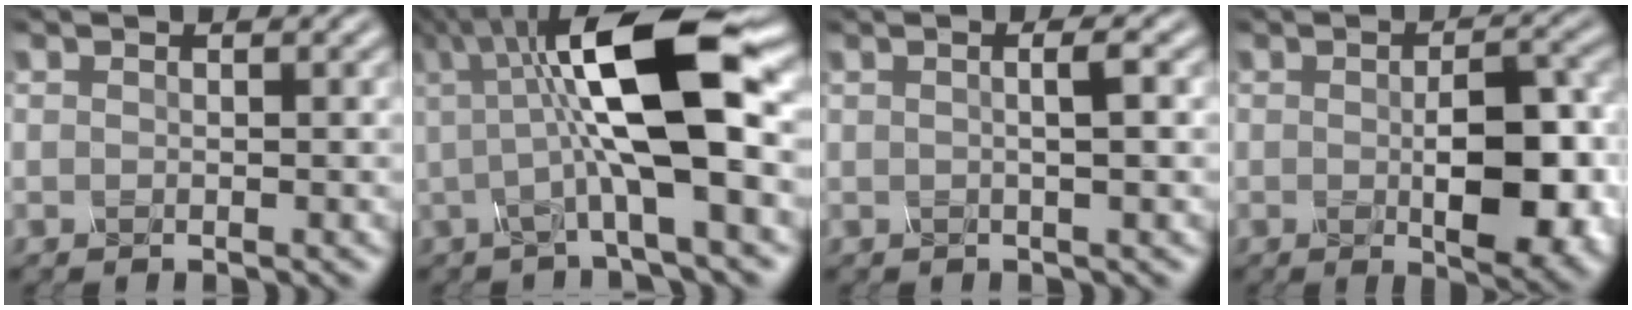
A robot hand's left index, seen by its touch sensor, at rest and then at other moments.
{"total": 10.7, "force": [1.7, 2.5, 10.3], "torque": [-0.172, 0.010, 0.030]}
{"total": 3.0, "force": [0.5, 1.1, 2.7], "torque": [-0.011, 0.010, -0.012]}
{"total": 7.2, "force": [-0.7, 3.0, 6.5], "torque": [-0.099, -0.009, -0.003]}